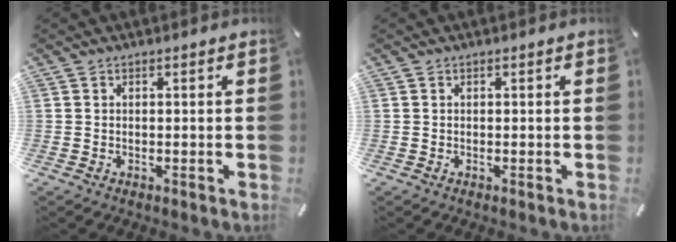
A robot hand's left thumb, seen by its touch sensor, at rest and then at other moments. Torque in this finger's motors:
{"motor_torque": [0.00, 0.00, 0.02, -0.02, 0.00]}